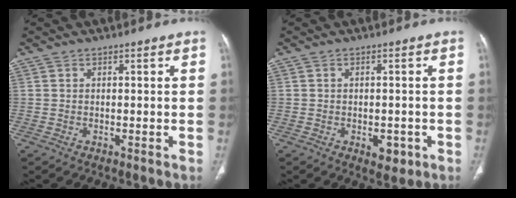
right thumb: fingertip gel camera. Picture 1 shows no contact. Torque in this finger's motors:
{"motor_torque": [0.51, 0.20, -0.08, -0.14, 0.11]}